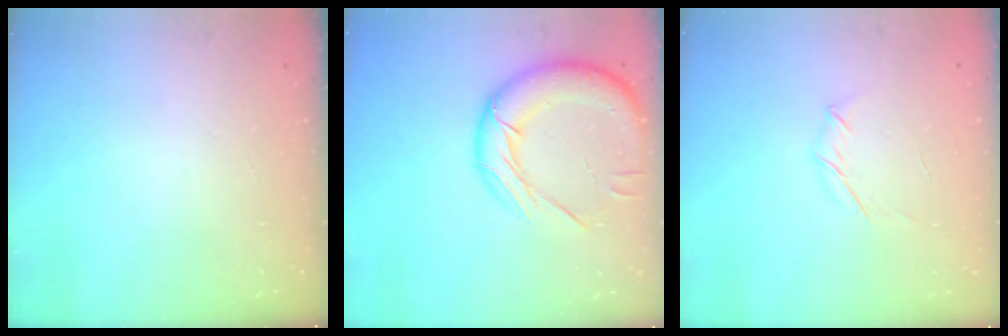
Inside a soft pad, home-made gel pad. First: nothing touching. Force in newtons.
{"total": 18.6, "press": 18.2, "slide": 3.5}
{"total": 3.8, "press": 3.7, "slide": 0.9}